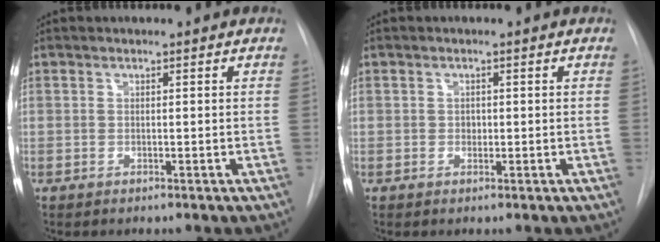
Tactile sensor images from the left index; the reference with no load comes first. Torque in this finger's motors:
{"motor_torque": [0.02, 0.01, 0.00, 0.00]}